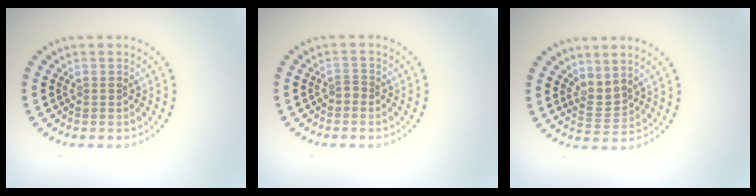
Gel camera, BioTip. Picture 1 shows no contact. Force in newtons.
{"total": 0.9, "press": 0.6, "slide": 0.7}
{"total": 2.0, "press": 1.4, "slide": 1.4}